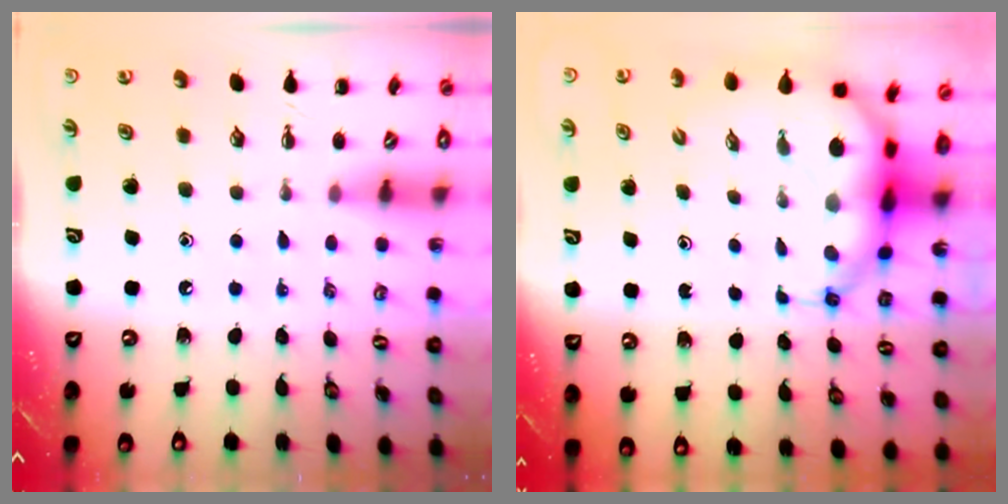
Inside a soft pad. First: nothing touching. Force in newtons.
{"total": 7.9, "press": 7.7, "slide": 1.9}